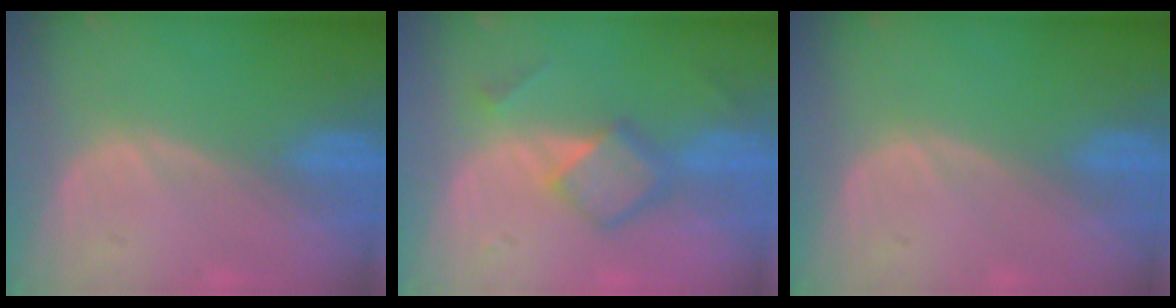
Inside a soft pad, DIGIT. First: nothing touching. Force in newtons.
{"total": 5.9, "press": 5.0, "slide": 3.1}
{"total": 0.0}